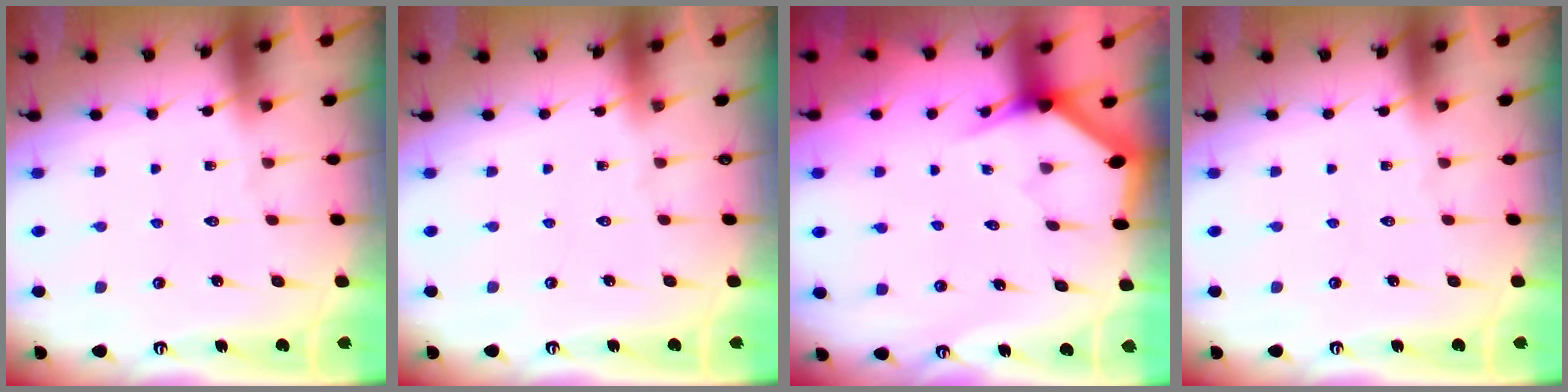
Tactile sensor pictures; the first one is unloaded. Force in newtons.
{"total": 0.0}
{"total": 2.9, "press": 2.9, "slide": 0.1}
{"total": 0.0}